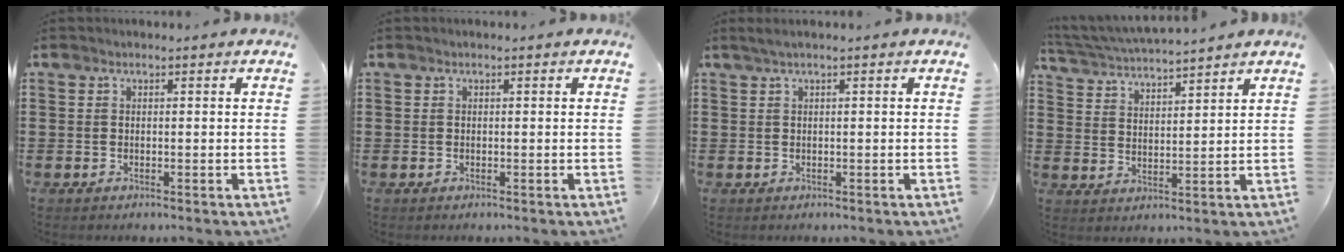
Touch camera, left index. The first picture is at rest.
{"total": 0.0}
{"total": 0.7, "force": [0.0, 0.1, 0.7], "torque": [-0.011, -0.002, 0.000]}
{"total": 4.6, "force": [4.5, -0.1, 0.9], "torque": [-0.037, -0.025, 0.077]}